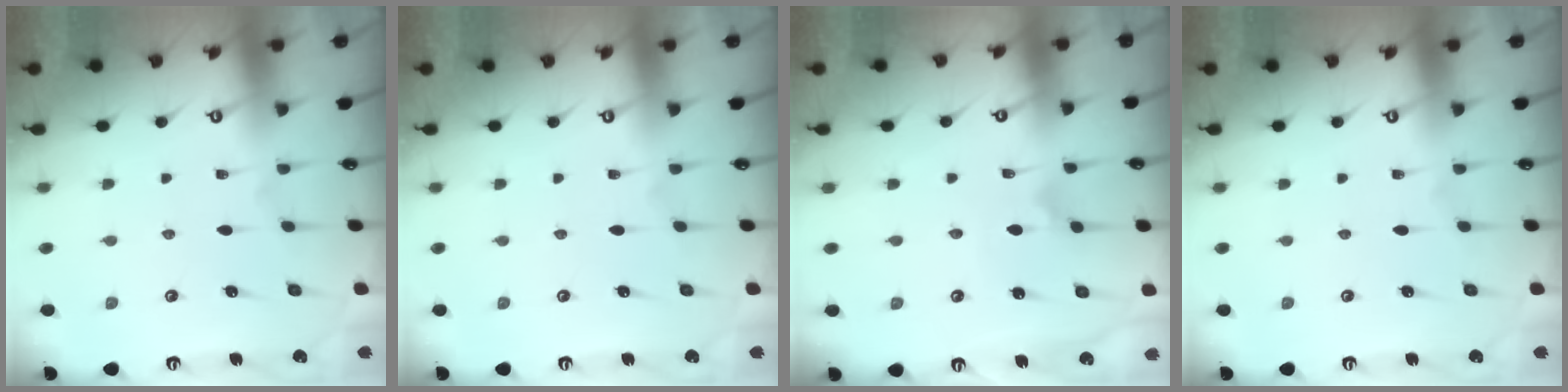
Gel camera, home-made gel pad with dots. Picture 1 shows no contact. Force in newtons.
{"total": 0.0}
{"total": 1.9, "press": 1.9, "slide": 0.2}
{"total": 0.0}